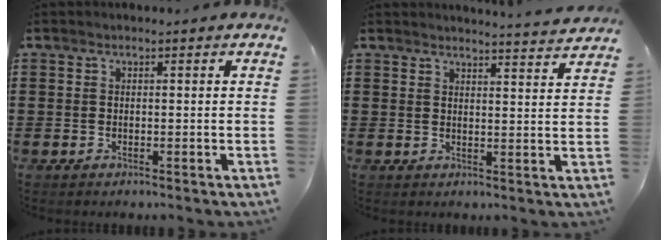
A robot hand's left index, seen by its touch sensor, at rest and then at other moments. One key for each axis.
{"total": 3.1, "fx": 3.0, "fy": -0.5, "fz": 0.2, "tx": -0.007, "ty": -0.020, "tz": 0.052}